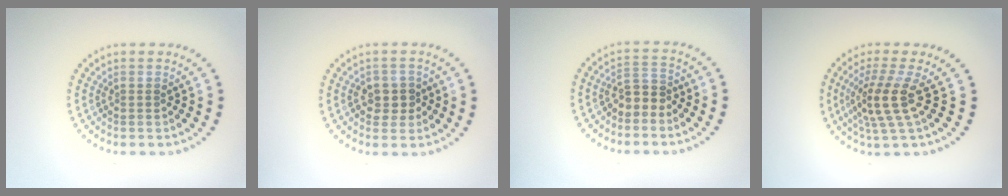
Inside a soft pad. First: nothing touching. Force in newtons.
{"total": 2.5, "press": 2.4, "slide": 0.4}
{"total": 2.4, "press": 2.1, "slide": 1.1}
{"total": 3.9, "press": 2.9, "slide": 2.6}